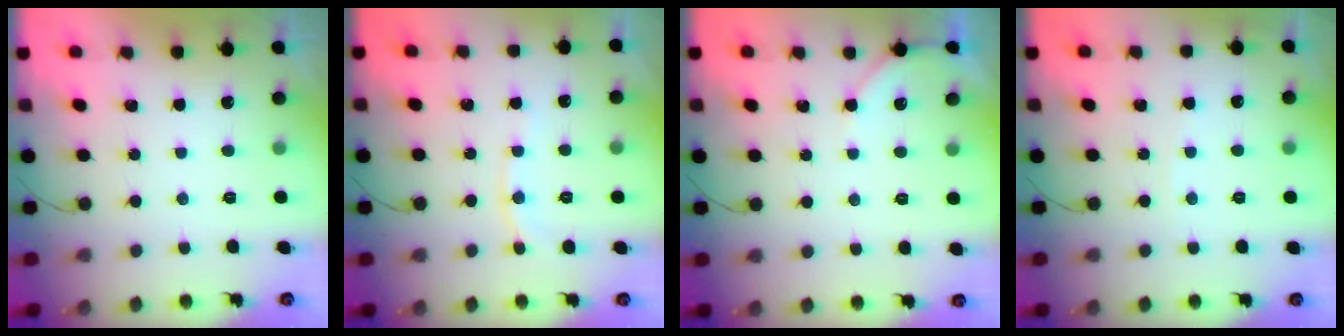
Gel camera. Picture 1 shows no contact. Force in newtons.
{"total": 4.9, "press": 4.9, "slide": 0.6}
{"total": 3.7, "press": 3.7, "slide": 0.5}
{"total": 2.8, "press": 2.8, "slide": 0.3}